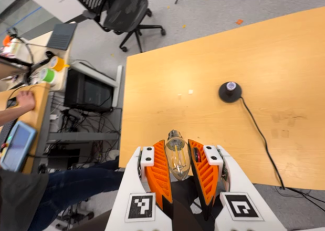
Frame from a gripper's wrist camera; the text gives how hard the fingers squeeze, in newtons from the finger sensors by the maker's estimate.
{"total": 13.4, "left": 14.6, "right": 12.2}